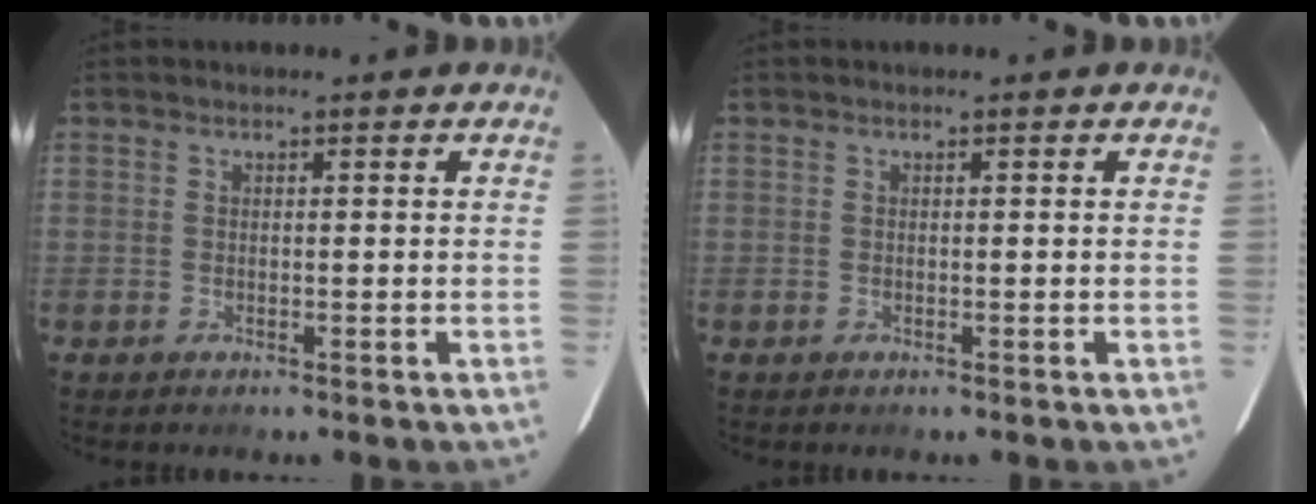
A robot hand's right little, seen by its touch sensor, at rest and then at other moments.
{"total": 0.0}